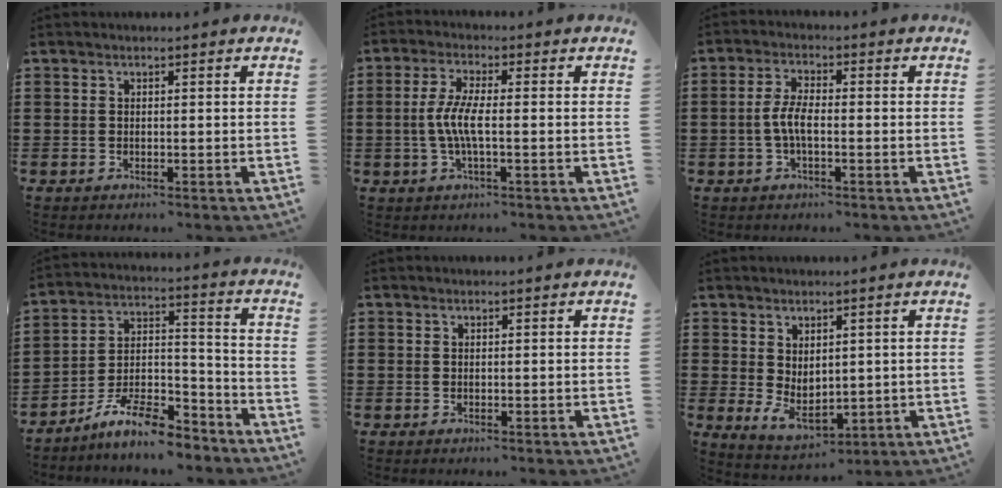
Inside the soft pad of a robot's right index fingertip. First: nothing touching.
{"total": 5.2, "force": [-0.8, 1.0, 5.0], "torque": [-0.118, -0.010, -0.026]}
{"total": 4.2, "force": [-0.9, 1.3, 3.9], "torque": [-0.099, -0.006, -0.026]}
{"total": 10.2, "force": [-8.7, 2.0, 4.8], "torque": [-0.082, 0.028, -0.163]}
{"total": 0.0}
{"total": 4.5, "force": [0.3, 3.0, 3.3], "torque": [-0.070, -0.001, 0.004]}